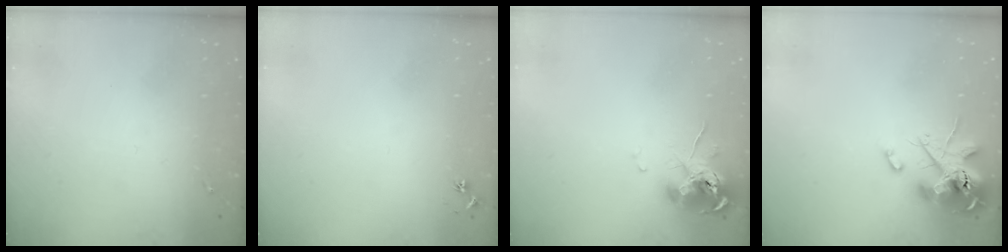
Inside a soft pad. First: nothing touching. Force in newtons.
{"total": 3.3, "press": 3.3, "slide": 0.3}
{"total": 10.3, "press": 10.2, "slide": 1.1}
{"total": 14.2, "press": 14.0, "slide": 2.0}